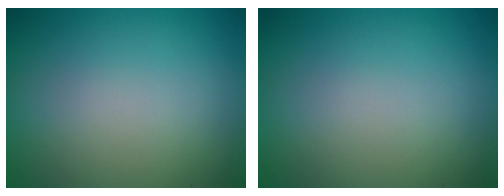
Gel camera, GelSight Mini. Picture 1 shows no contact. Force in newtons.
{"total": 0.0}